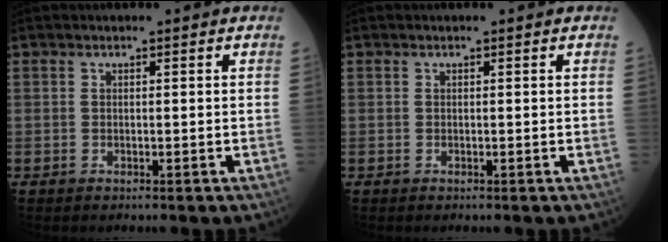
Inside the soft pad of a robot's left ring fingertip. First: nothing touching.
{"total": 0.0}